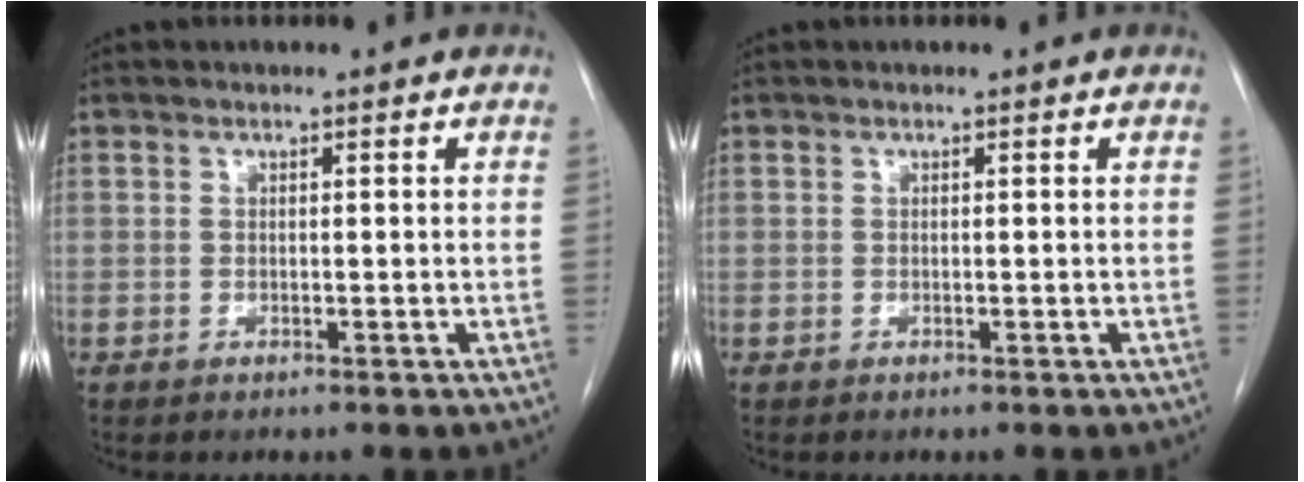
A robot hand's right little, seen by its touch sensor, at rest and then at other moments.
{"total": 0.0}